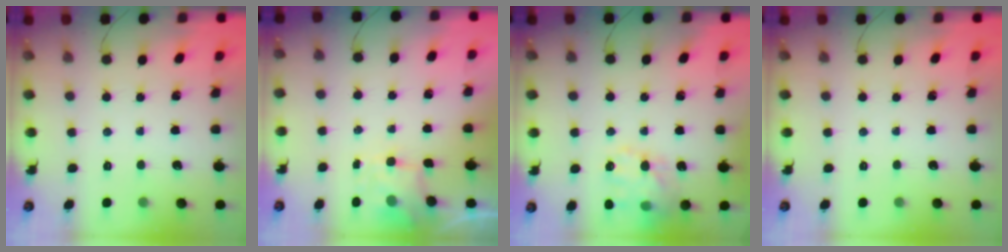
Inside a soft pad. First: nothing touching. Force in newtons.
{"total": 3.7, "press": 3.6, "slide": 0.9}
{"total": 17.1, "press": 16.8, "slide": 2.9}
{"total": 0.0}